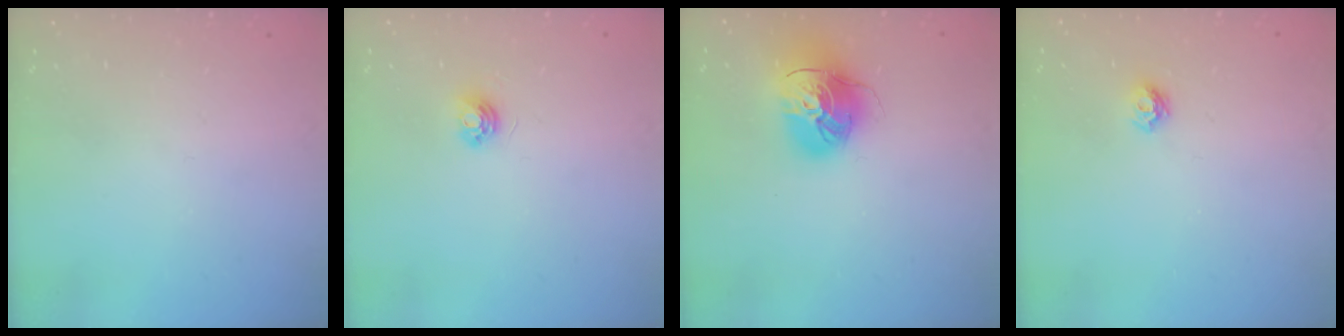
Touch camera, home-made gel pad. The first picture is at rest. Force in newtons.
{"total": 4.7, "press": 4.7, "slide": 0.5}
{"total": 16.2, "press": 16.1, "slide": 2.0}
{"total": 4.9, "press": 4.8, "slide": 0.6}